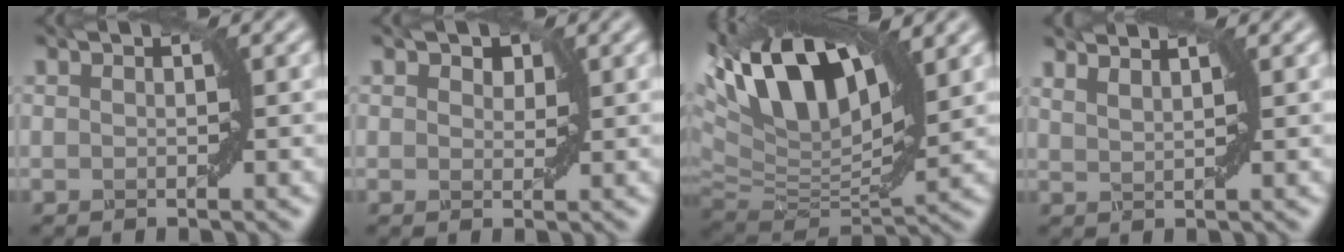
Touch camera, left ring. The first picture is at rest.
{"total": 1.0, "force": [0.6, 0.8, 0.3], "torque": [-0.004, -0.002, 0.012]}
{"total": 14.5, "force": [6.7, 6.8, 10.9], "torque": [-0.214, 0.033, 0.118]}
{"total": 3.6, "force": [3.0, 1.2, 1.6], "torque": [-0.005, 0.014, 0.017]}